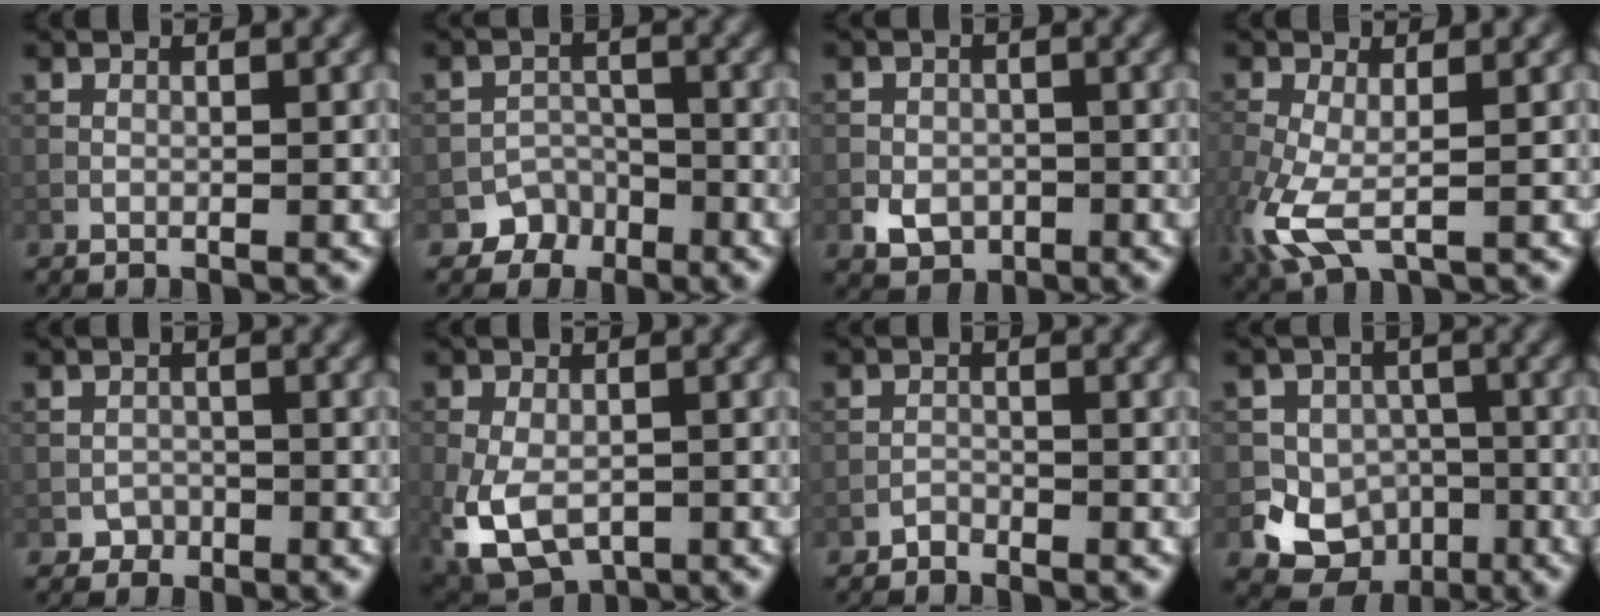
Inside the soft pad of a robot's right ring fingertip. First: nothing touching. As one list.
[{"total": 3.1, "force": [-2.1, 2.3, 0.1], "torque": [0.024, 0.005, -0.028]}, {"total": 2.5, "force": [-0.9, 2.1, 1.2], "torque": [-0.017, -0.004, -0.016]}, {"total": 5.6, "force": [-1.6, 2.5, 4.7], "torque": [-0.138, -0.012, -0.037]}, {"total": 1.2, "force": [-0.7, 1.0, 0.0], "torque": [0.008, 0.003, -0.012]}, {"total": 7.6, "force": [-2.5, 4.7, 5.4], "torque": [-0.123, -0.028, -0.041]}, {"total": 0.8, "force": [-0.7, 0.4, 0.0], "torque": [0.001, 0.002, -0.014]}, {"total": 9.8, "force": [-4.5, 8.5, 2.0], "torque": [-0.017, -0.021, -0.083]}]